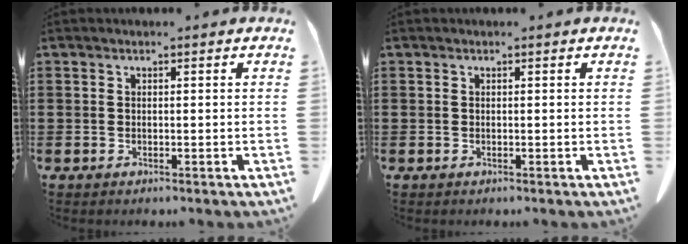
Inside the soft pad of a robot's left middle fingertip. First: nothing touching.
{"total": 0.0}